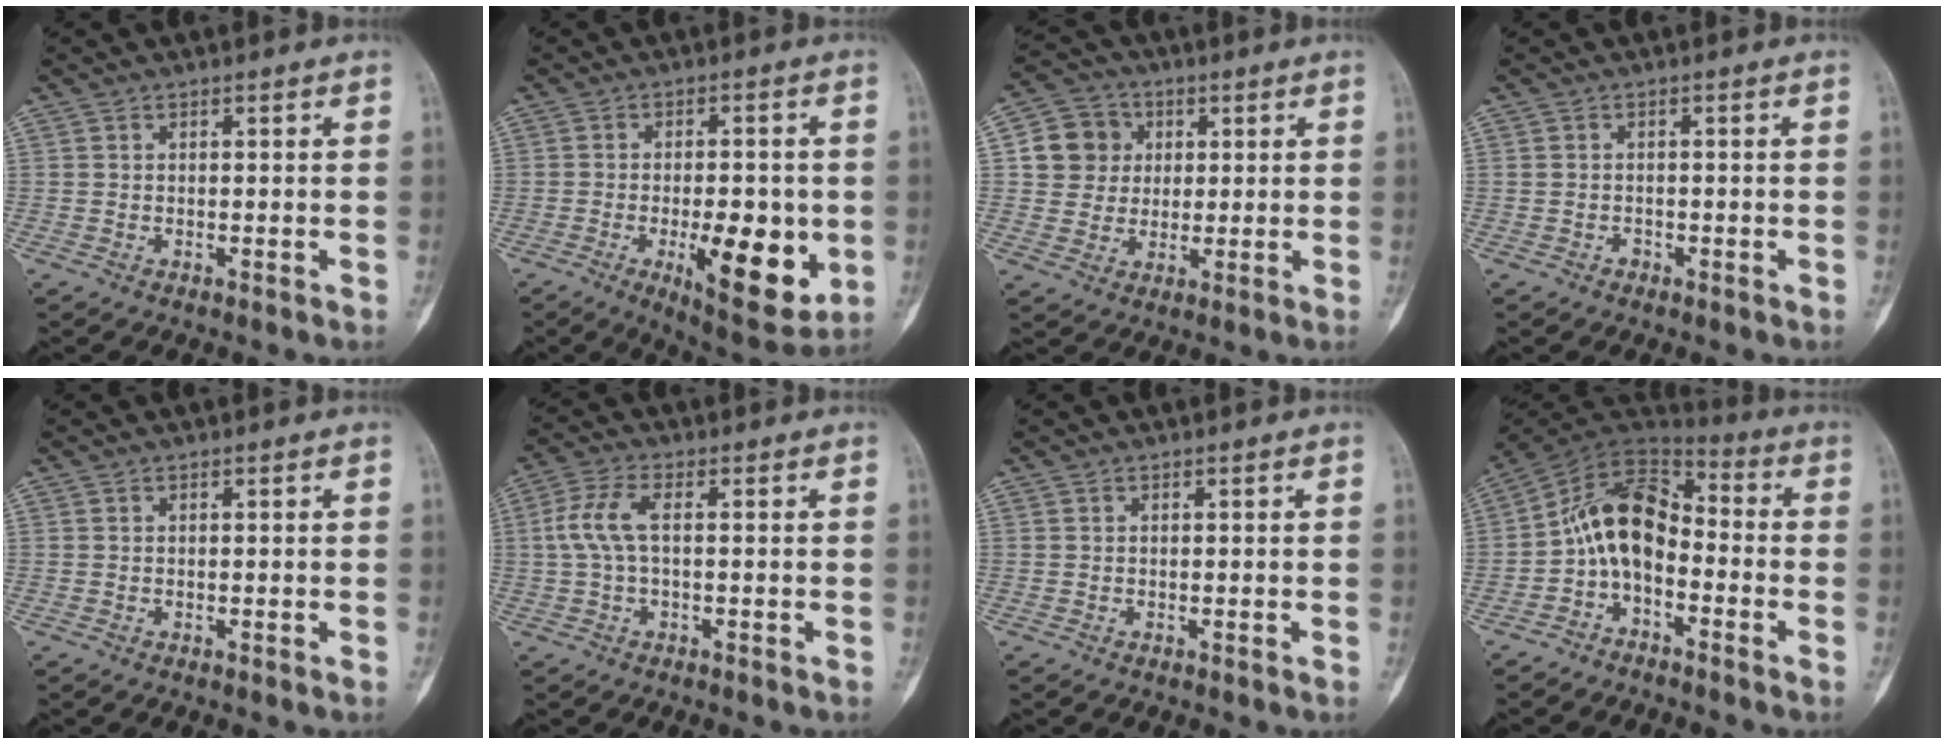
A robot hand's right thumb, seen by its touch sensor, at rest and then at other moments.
{"total": 14.6, "force": [-3.5, 5.7, 13.0], "torque": [-0.166, -0.012, -0.039]}
{"total": 8.6, "force": [1.9, 8.0, 2.6], "torque": [-0.015, 0.002, 0.027]}
{"total": 1.0, "force": [-0.5, 0.8, 0.2], "torque": [-0.001, 0.005, -0.011]}
{"total": 0.0}
{"total": 6.2, "force": [0.4, 2.6, 5.6], "torque": [-0.141, 0.017, 0.004]}
{"total": 0.0}
{"total": 12.0, "force": [-3.0, 7.7, 8.6], "torque": [-0.138, 0.074, -0.067]}